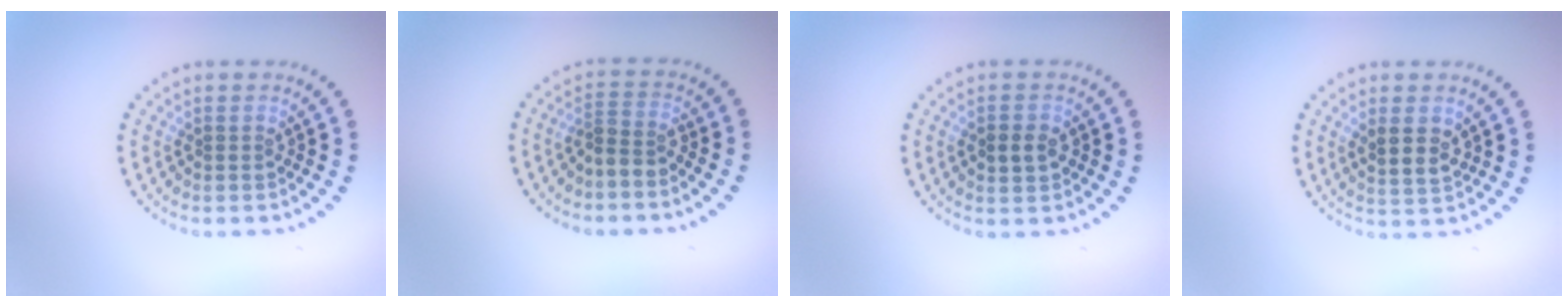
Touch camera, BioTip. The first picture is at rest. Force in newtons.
{"total": 2.1, "press": 1.5, "slide": 1.4}
{"total": 2.2, "press": 2.2, "slide": 0.2}
{"total": 2.6, "press": 2.4, "slide": 1.0}